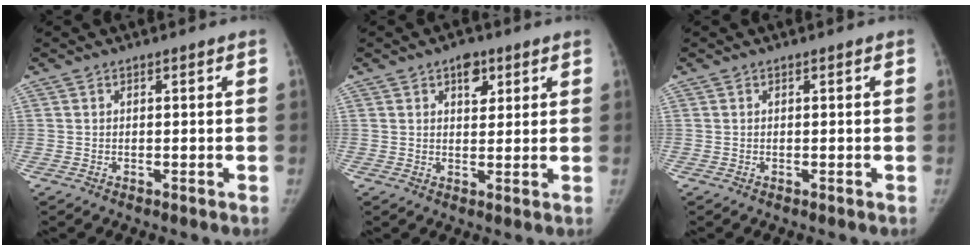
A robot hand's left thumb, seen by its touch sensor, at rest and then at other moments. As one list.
[{"total": 4.5, "force": [2.4, 2.7, 2.6], "torque": [-0.012, -0.009, 0.033]}, {"total": 0.0}]